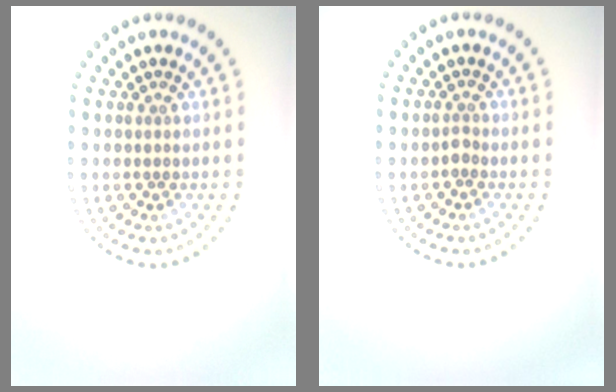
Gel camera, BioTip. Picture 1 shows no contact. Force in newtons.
{"total": 0.8, "press": 0.5, "slide": 0.6}